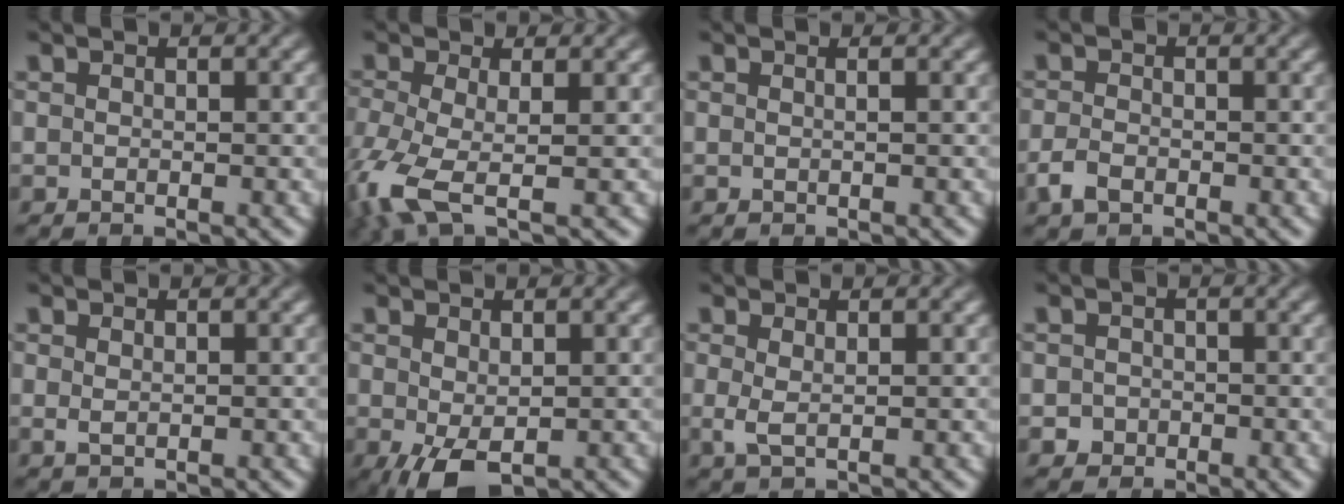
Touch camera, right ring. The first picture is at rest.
{"total": 5.1, "force": [-1.6, 2.6, 4.1], "torque": [-0.120, -0.039, -0.011]}
{"total": 0.6, "force": [0.1, -0.3, 0.5], "torque": [-0.008, 0.002, 0.001]}
{"total": 2.0, "force": [-1.3, 1.1, 0.9], "torque": [-0.024, -0.010, -0.021]}
{"total": 0.5, "force": [0.3, -0.3, 0.4], "torque": [-0.005, -0.006, 0.013]}
{"total": 3.3, "force": [-1.5, 1.5, 2.6], "torque": [-0.052, -0.029, -0.004]}
{"total": 1.4, "force": [0.0, 0.3, 1.3], "torque": [-0.034, -0.016, 0.012]}
{"total": 2.4, "force": [-1.1, 2.1, 0.3], "torque": [-0.012, -0.016, -0.012]}